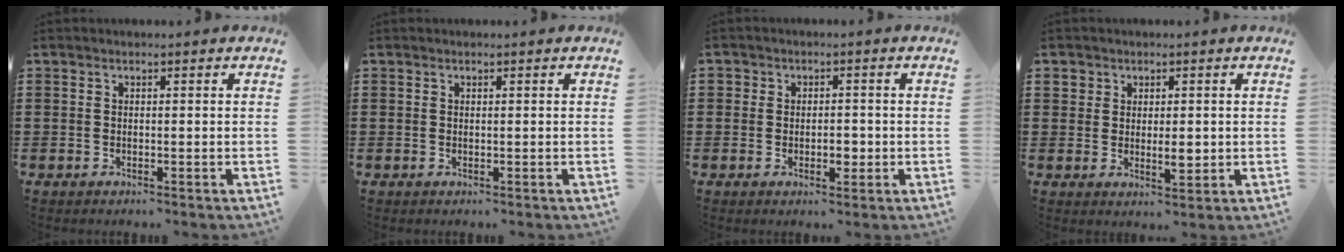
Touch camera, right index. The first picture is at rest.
{"total": 0.0}
{"total": 2.8, "force": [-0.6, 2.2, 1.7], "torque": [-0.036, 0.007, -0.014]}
{"total": 3.4, "force": [0.4, 2.4, 2.4], "torque": [-0.035, 0.003, 0.003]}